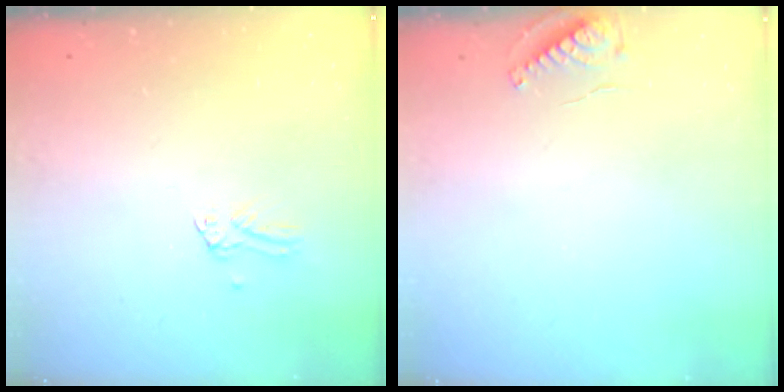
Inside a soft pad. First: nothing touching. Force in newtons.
{"total": 7.3, "press": 7.3, "slide": 0.5}